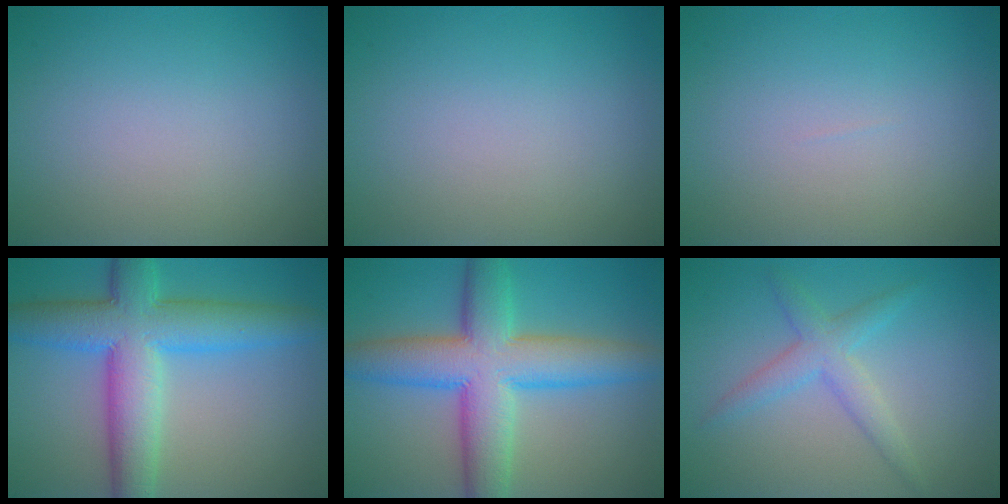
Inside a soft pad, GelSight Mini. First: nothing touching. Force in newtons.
{"total": 0.0}
{"total": 0.0}
{"total": 9.1, "press": 9.1, "slide": 0.2}
{"total": 9.6, "press": 9.6, "slide": 0.1}
{"total": 2.9, "press": 2.9, "slide": 0.1}